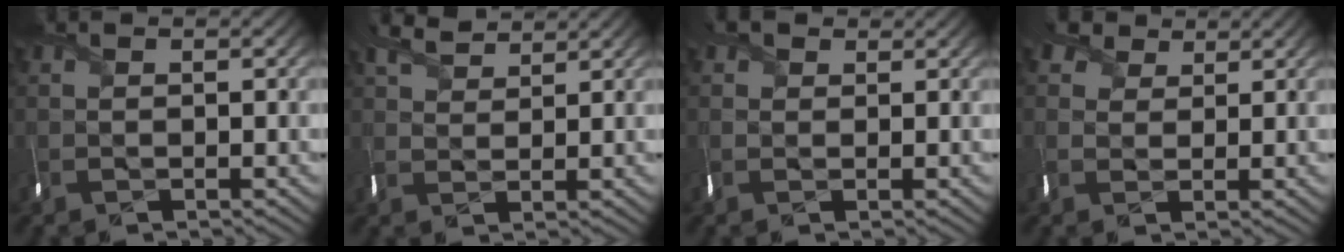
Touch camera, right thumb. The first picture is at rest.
{"total": 2.9, "force": [2.8, 0.7, 0.4], "torque": [-0.032, 0.010, 0.054]}
{"total": 1.5, "force": [0.7, 0.6, -1.2], "torque": [0.018, 0.003, 0.003]}
{"total": 2.4, "force": [1.8, 1.5, -0.6], "torque": [0.001, 0.005, 0.028]}